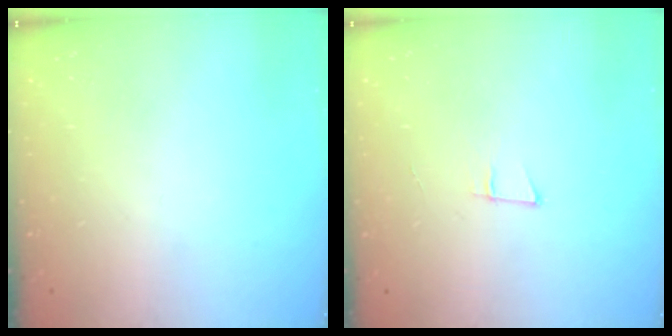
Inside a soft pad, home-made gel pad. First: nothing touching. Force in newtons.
{"total": 5.7, "press": 4.9, "slide": 2.8}